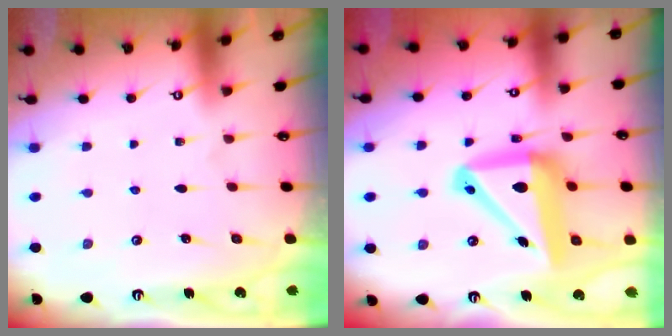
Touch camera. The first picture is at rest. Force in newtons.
{"total": 15.6, "press": 15.5, "slide": 1.4}